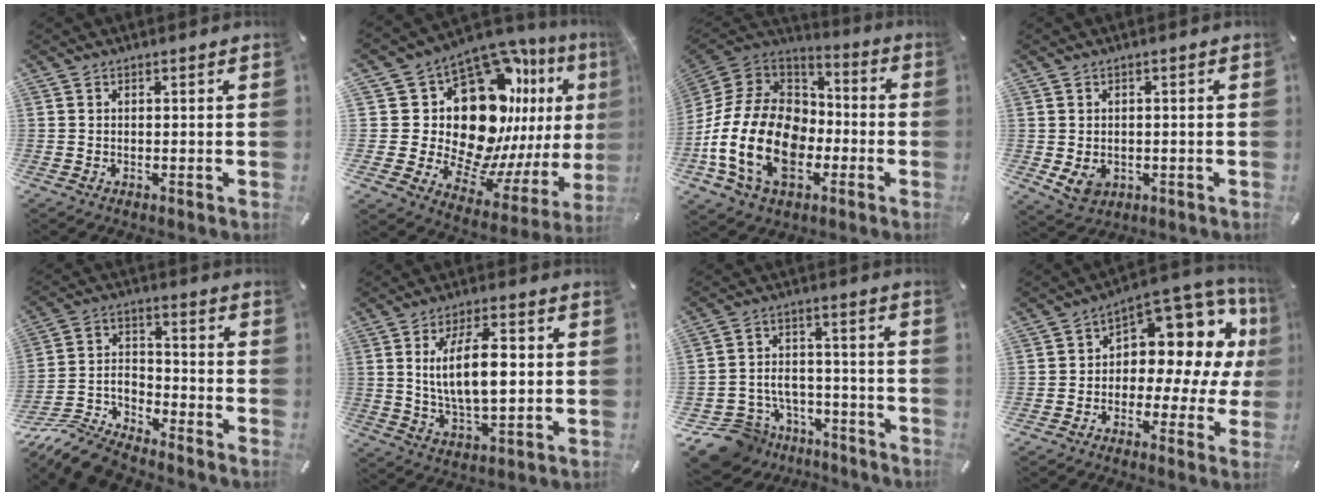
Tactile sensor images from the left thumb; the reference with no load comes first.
{"total": 24.2, "force": [10.0, 15.7, 15.5], "torque": [-0.259, -0.118, 0.206]}
{"total": 22.5, "force": [-7.0, 15.9, 14.3], "torque": [-0.310, 0.028, -0.113]}
{"total": 4.6, "force": [-0.6, 4.0, 2.2], "torque": [-0.034, -0.002, -0.010]}
{"total": 12.1, "force": [-11.0, 3.0, 3.9], "torque": [-0.070, 0.045, -0.217]}
{"total": 13.3, "force": [2.1, 6.2, 11.6], "torque": [-0.214, -0.006, 0.026]}
{"total": 11.1, "force": [-7.4, 7.8, 2.7], "torque": [-0.052, 0.051, -0.127]}
{"total": 9.7, "force": [3.8, 6.6, 6.0], "torque": [-0.075, -0.058, 0.063]}